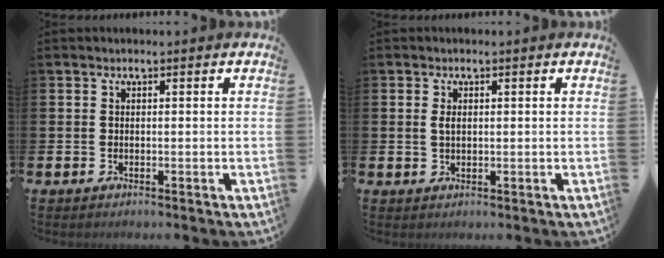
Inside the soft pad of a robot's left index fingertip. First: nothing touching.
{"total": 1.5, "force": [0.5, 0.8, 1.1], "torque": [-0.009, -0.001, 0.003]}